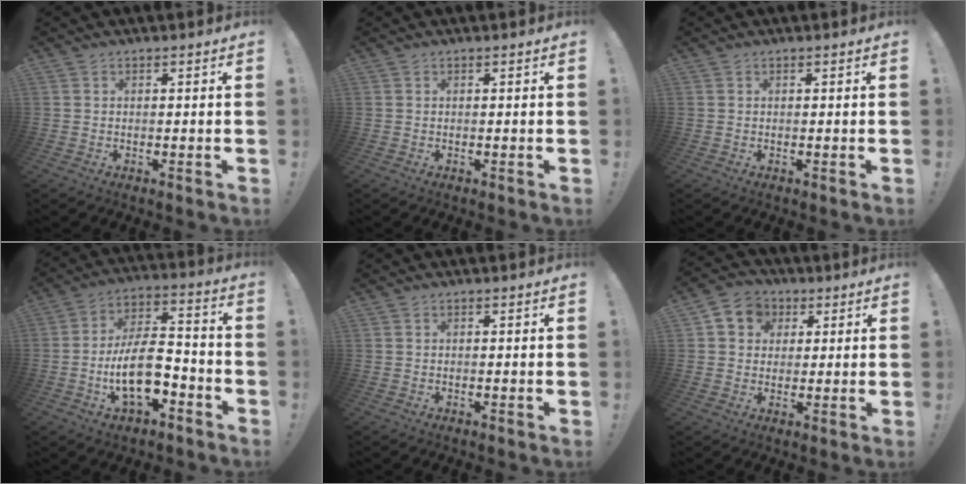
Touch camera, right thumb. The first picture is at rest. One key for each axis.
{"total": 0.0}
{"total": 0.0}
{"total": 15.4, "fx": -5.4, "fy": 7.9, "fz": 12.1, "tx": -0.219, "ty": 0.026, "tz": -0.092}
{"total": 0.0}
{"total": 7.8, "fx": 2.0, "fy": 7.1, "fz": 2.8, "tx": -0.038, "ty": -0.001, "tz": 0.042}